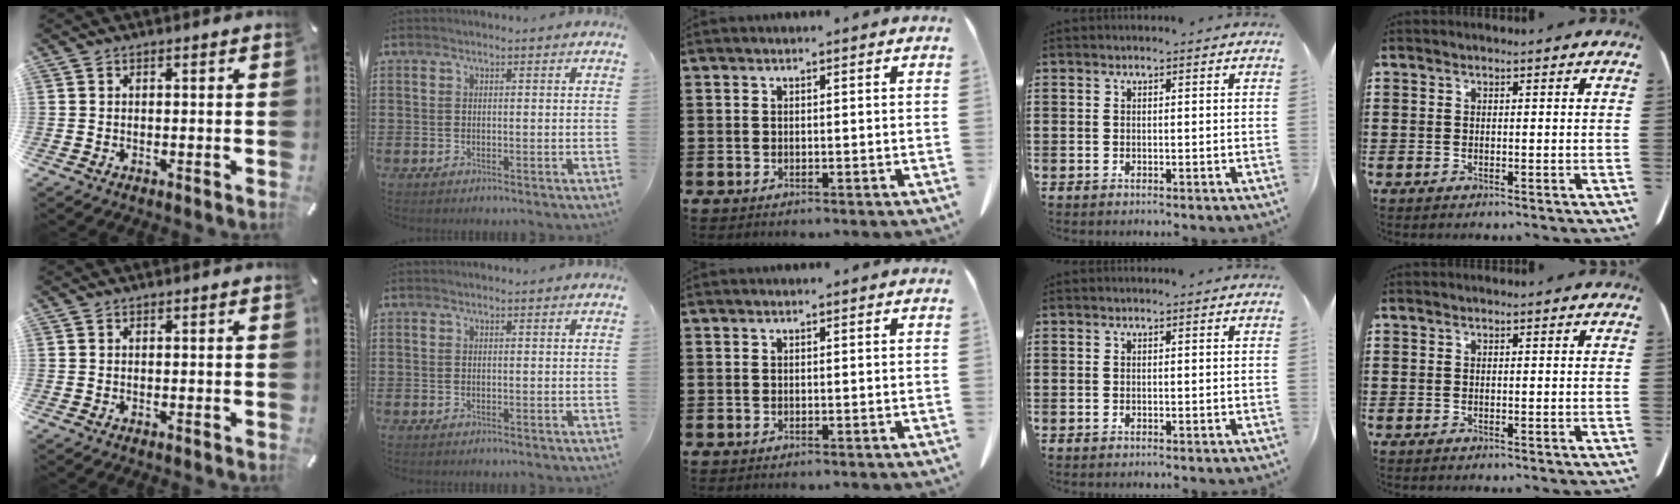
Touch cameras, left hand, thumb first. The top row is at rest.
{}